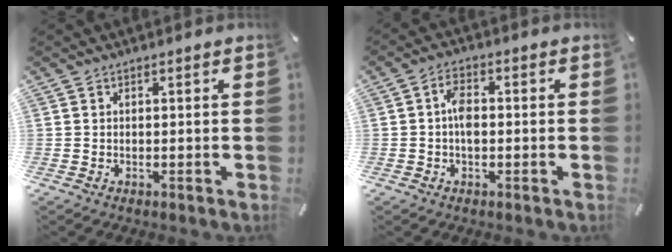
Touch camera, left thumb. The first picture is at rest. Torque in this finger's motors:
{"motor_torque": [0.08, 0.11, 0.64, 0.11, 0.07]}